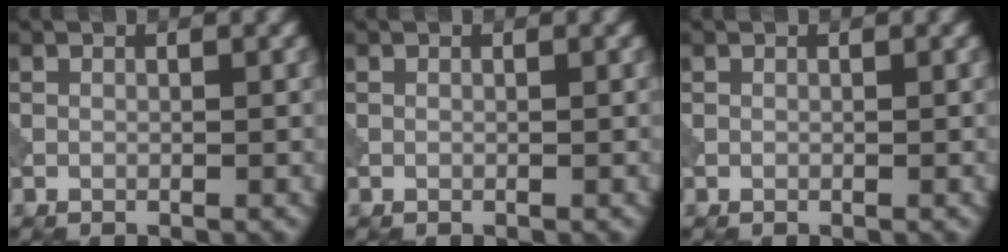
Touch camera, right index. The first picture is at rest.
{"total": 0.0}
{"total": 0.0}